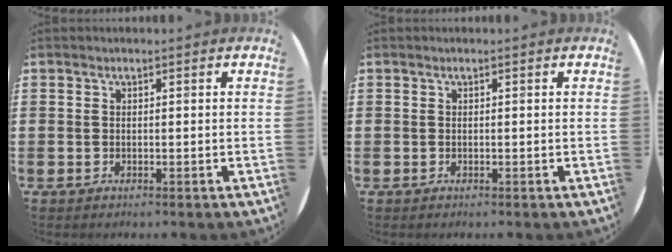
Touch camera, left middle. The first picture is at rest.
{"total": 0.0}